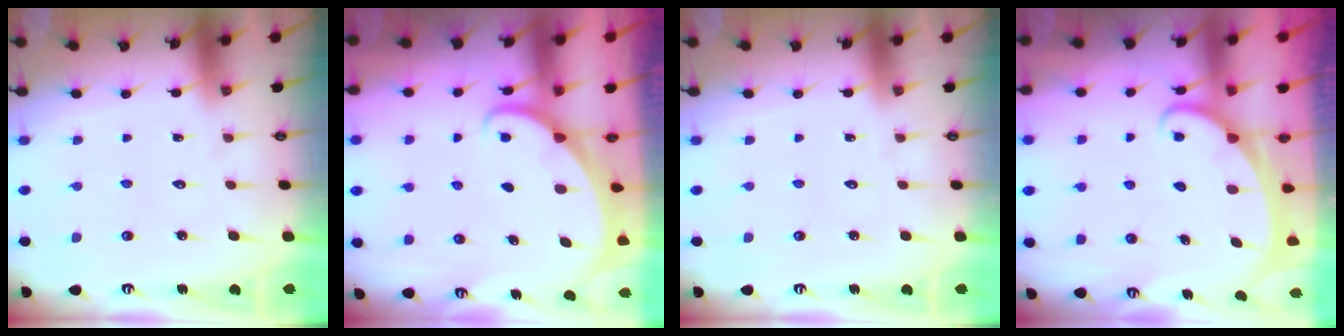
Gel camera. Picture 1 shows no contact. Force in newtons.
{"total": 1.7, "press": 1.6, "slide": 0.1}
{"total": 0.0}
{"total": 1.9, "press": 1.9, "slide": 0.1}